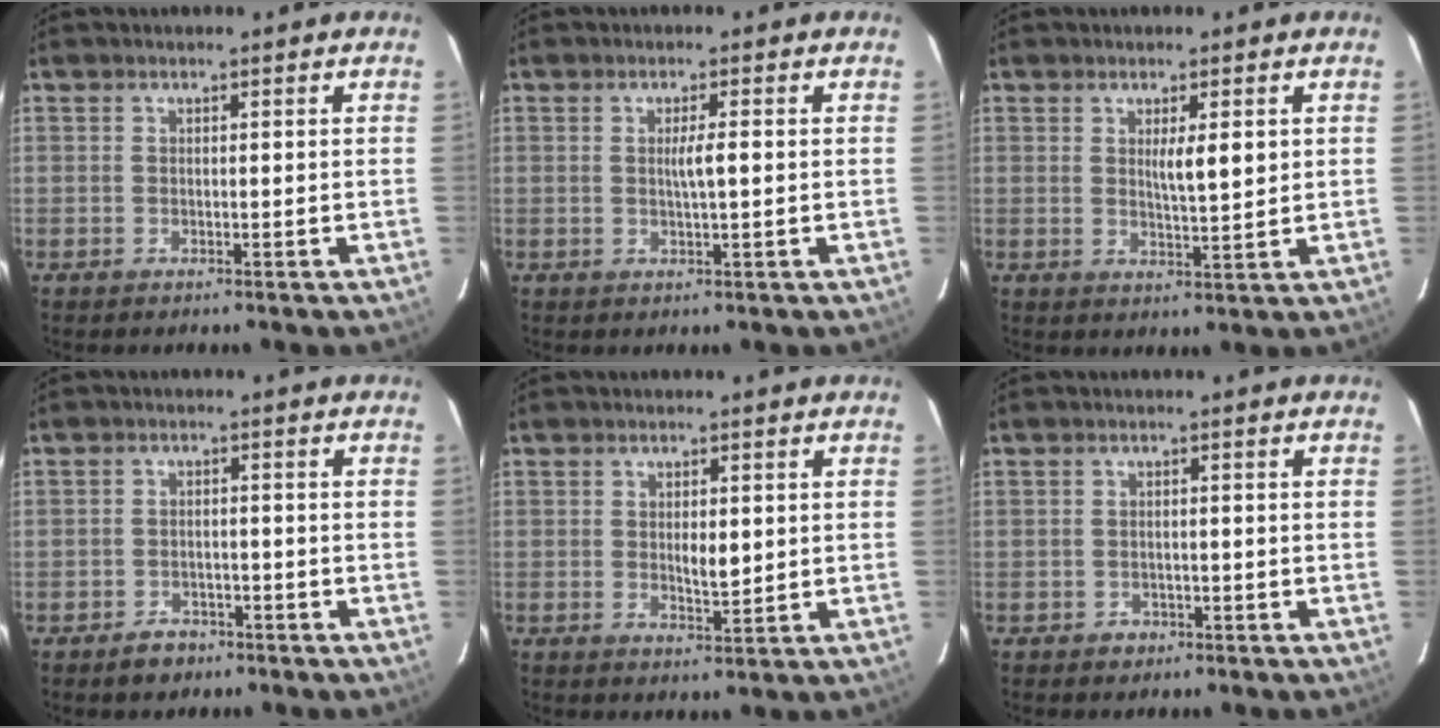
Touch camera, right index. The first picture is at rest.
{"total": 2.4, "force": [0.1, -0.1, 2.4], "torque": [-0.044, 0.000, 0.002]}
{"total": 4.1, "force": [1.1, 0.6, 3.9], "torque": [-0.063, -0.007, 0.018]}
{"total": 3.3, "force": [-2.3, 2.2, 0.9], "torque": [-0.014, 0.006, -0.031]}
{"total": 3.1, "force": [0.3, 1.1, 2.9], "torque": [-0.048, -0.005, 0.007]}
{"total": 1.6, "force": [-1.0, 1.3, 0.3], "torque": [-0.004, 0.005, -0.012]}